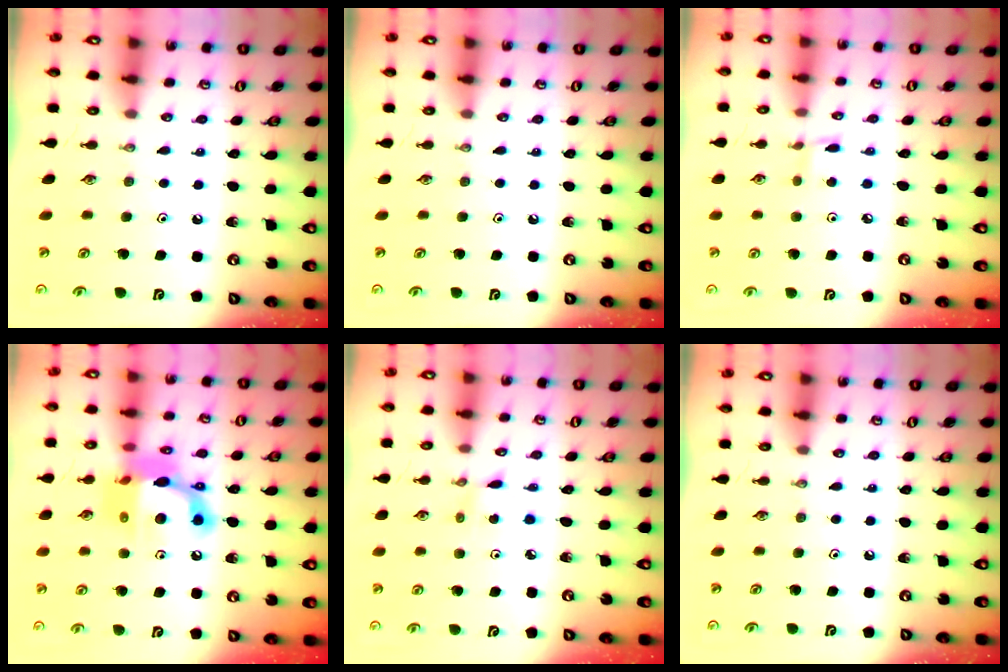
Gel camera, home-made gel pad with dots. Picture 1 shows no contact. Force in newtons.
{"total": 0.0}
{"total": 1.7, "press": 1.7, "slide": 0.0}
{"total": 14.6, "press": 14.5, "slide": 1.7}
{"total": 2.8, "press": 2.8, "slide": 0.3}
{"total": 0.0}